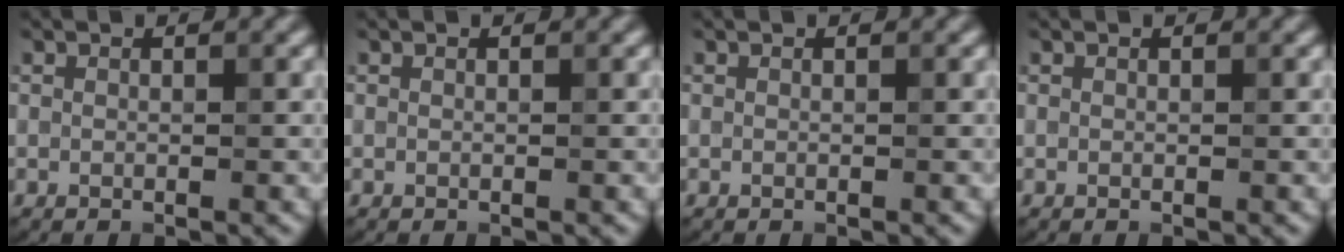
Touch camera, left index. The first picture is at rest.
{"total": 0.0}
{"total": 0.0}
{"total": 0.0}